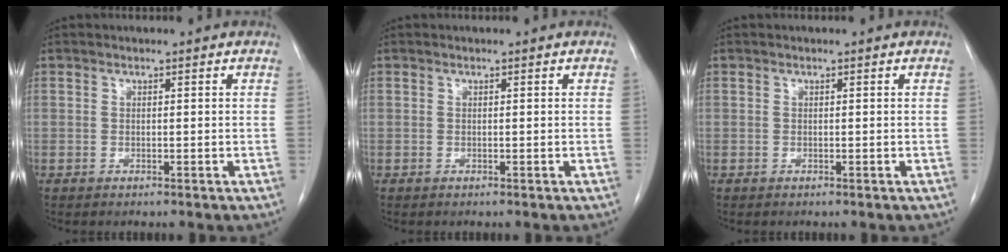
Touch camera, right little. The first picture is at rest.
{"total": 0.0}
{"total": 0.0}